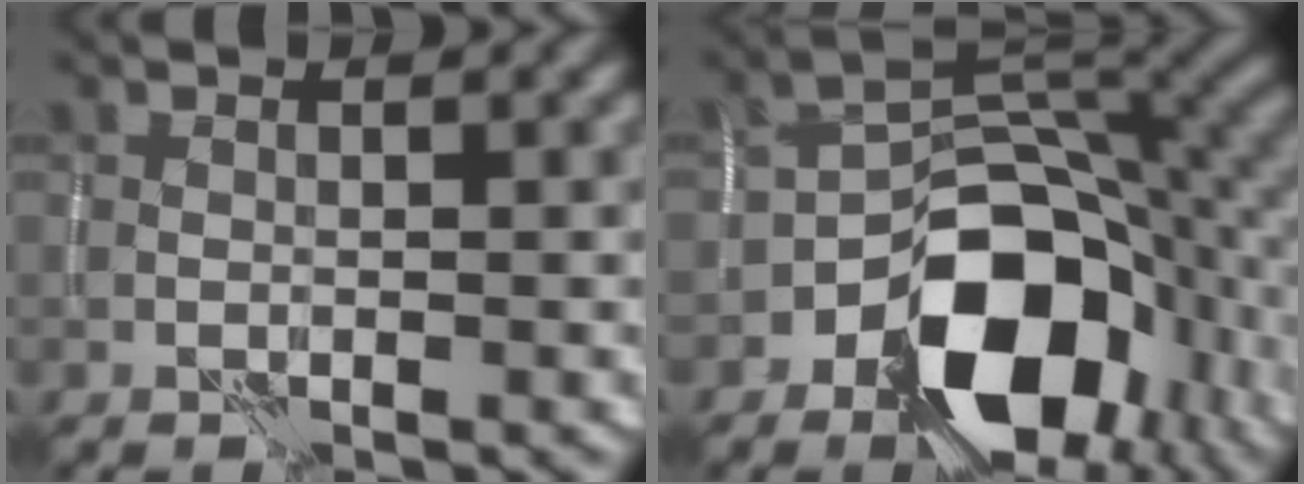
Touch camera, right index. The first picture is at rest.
{"total": 13.0, "force": [-5.8, 7.8, 8.5], "torque": [-0.116, -0.005, -0.096]}